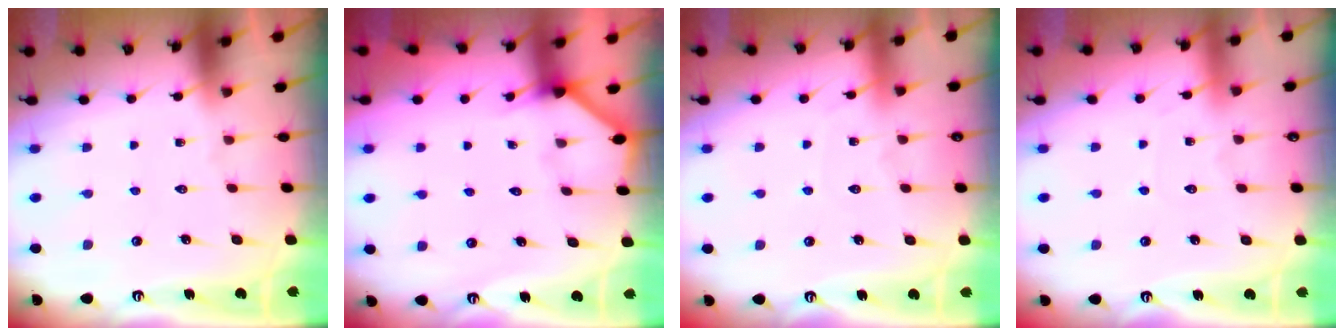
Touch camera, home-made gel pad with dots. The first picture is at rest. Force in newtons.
{"total": 2.2, "press": 2.2, "slide": 0.4}
{"total": 3.1, "press": 3.1, "slide": 0.4}
{"total": 2.9, "press": 2.8, "slide": 0.4}